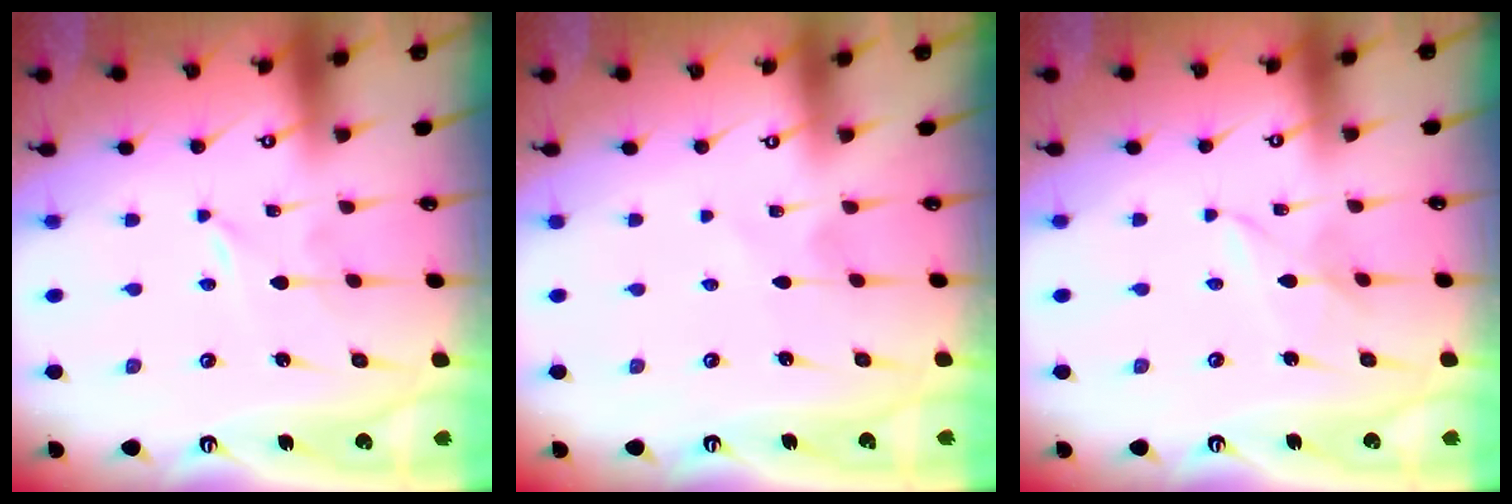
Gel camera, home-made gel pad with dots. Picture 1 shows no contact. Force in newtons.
{"total": 1.6, "press": 1.6, "slide": 0.2}
{"total": 2.2, "press": 2.2, "slide": 0.3}